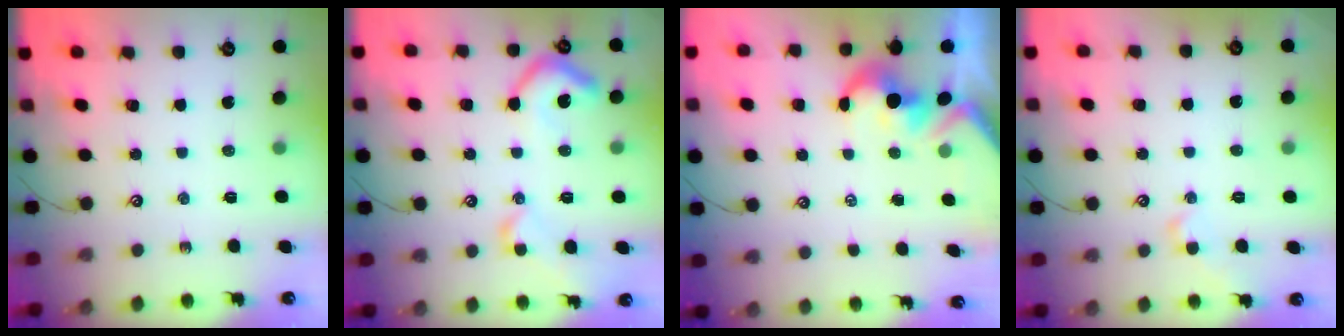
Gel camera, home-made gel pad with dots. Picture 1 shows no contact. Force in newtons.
{"total": 9.8, "press": 9.7, "slide": 1.3}
{"total": 1.7, "press": 1.4, "slide": 1.0}
{"total": 1.3, "press": 1.0, "slide": 0.8}